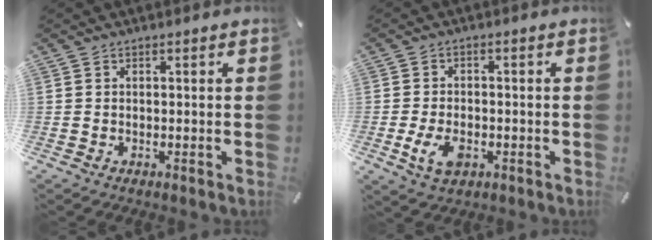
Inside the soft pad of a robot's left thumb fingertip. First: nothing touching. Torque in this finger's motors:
{"motor_torque": [0.60, 1.87, 0.11, 0.05, 0.05]}